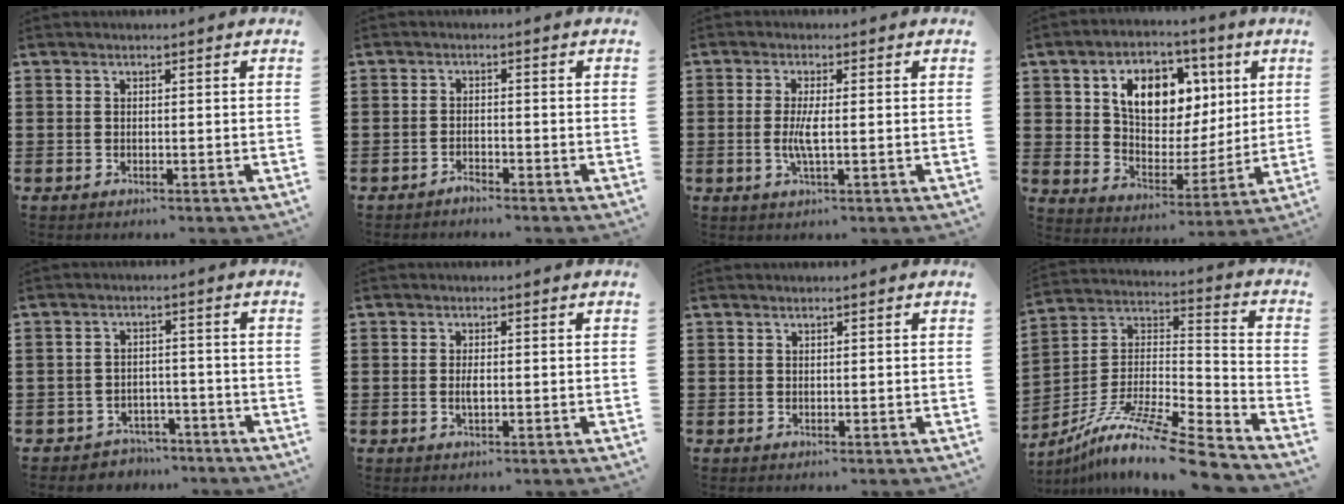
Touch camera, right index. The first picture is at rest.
{"total": 1.5, "force": [-1.5, 0.2, 0.2], "torque": [-0.010, 0.002, -0.030]}
{"total": 3.6, "force": [-0.4, 0.6, 3.6], "torque": [-0.077, -0.007, -0.012]}
{"total": 10.0, "force": [4.3, 6.7, 6.0], "torque": [-0.119, 0.000, 0.073]}
{"total": 3.0, "force": [-2.7, 1.2, -0.1], "torque": [-0.008, 0.003, -0.058]}
{"total": 1.8, "force": [-0.1, 0.6, 1.7], "torque": [-0.039, -0.002, -0.005]}
{"total": 0.0}
{"total": 12.1, "force": [-9.7, 0.6, 7.1], "torque": [-0.129, 0.006, -0.187]}